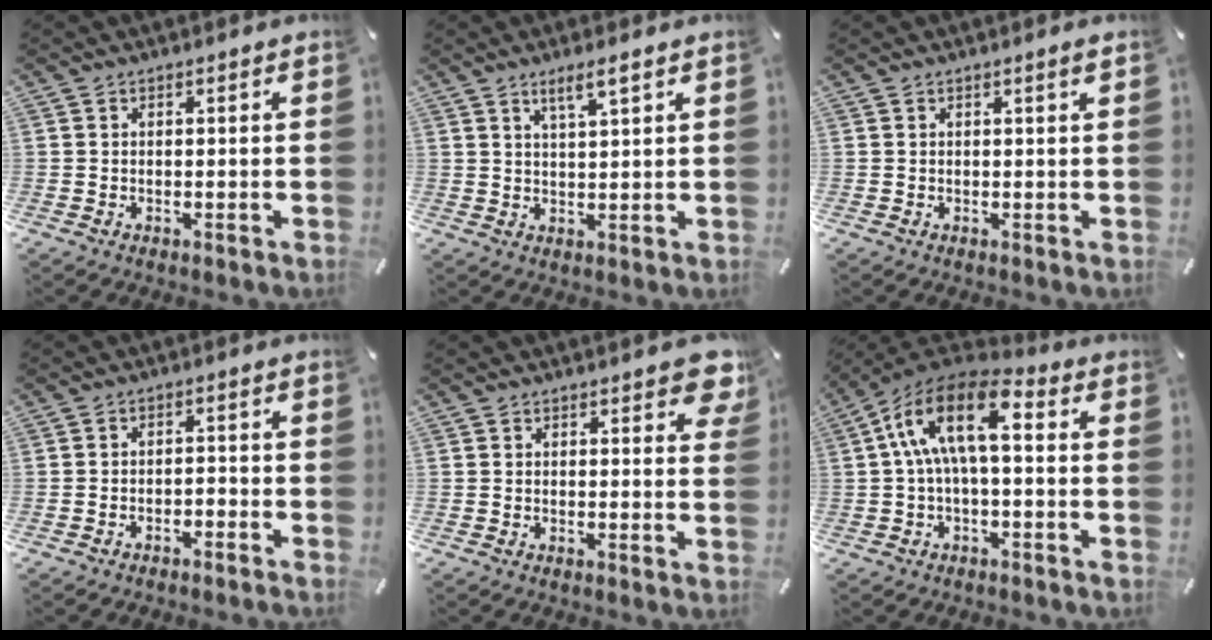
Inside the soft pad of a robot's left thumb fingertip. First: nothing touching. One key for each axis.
{"total": 4.5, "fx": 3.0, "fy": 0.5, "fz": 3.2, "tx": -0.068, "ty": -0.004, "tz": 0.053}
{"total": 1.0, "fx": 0.4, "fy": 0.0, "fz": 0.9, "tx": -0.016, "ty": 0.002, "tz": 0.006}
{"total": 2.5, "fx": -2.3, "fy": 0.6, "fz": 0.9, "tx": -0.016, "ty": 0.013, "tz": -0.046}
{"total": 5.0, "fx": 3.0, "fy": 2.3, "fz": 3.2, "tx": -0.032, "ty": -0.014, "tz": 0.047}
{"total": 13.8, "fx": 2.1, "fy": 6.5, "fz": 12.0, "tx": -0.235, "ty": -0.001, "tz": 0.038}